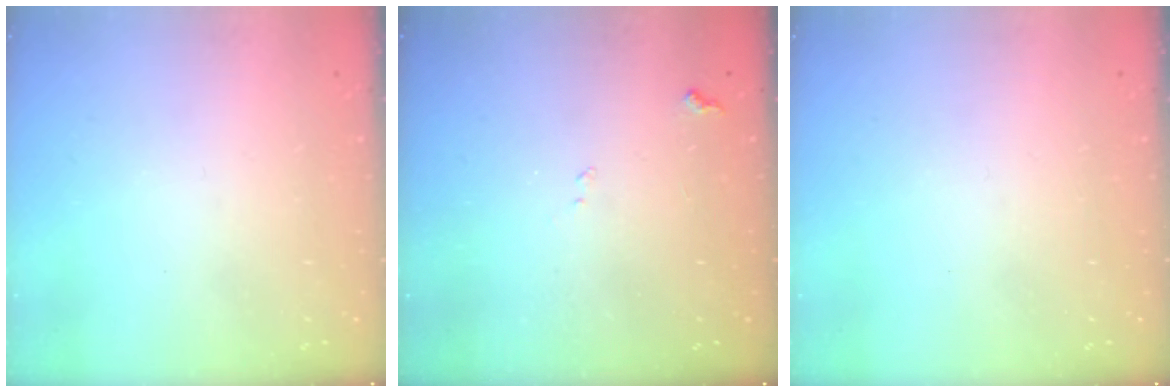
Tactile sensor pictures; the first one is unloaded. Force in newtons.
{"total": 7.6, "press": 7.6, "slide": 0.9}
{"total": 0.0}